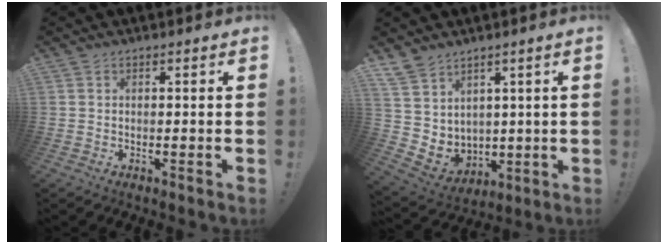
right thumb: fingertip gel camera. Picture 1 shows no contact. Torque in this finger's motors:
{"motor_torque": [0.17, 0.13, 0.56, 0.19, 0.06]}